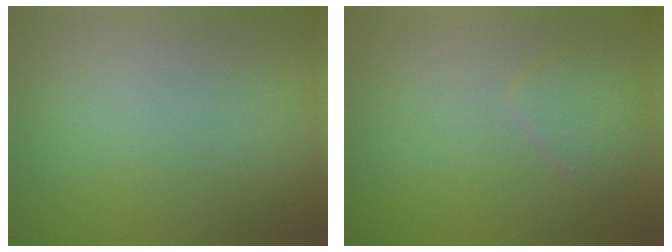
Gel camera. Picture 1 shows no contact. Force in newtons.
{"total": 2.0, "press": 2.0, "slide": 0.1}